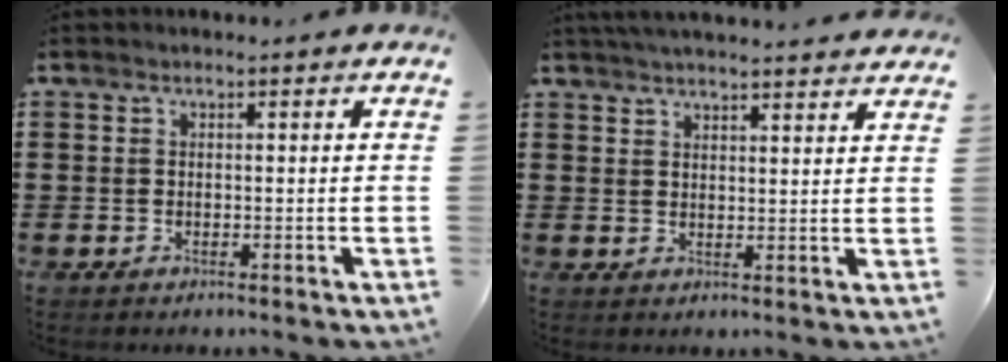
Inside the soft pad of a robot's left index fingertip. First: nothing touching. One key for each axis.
{"total": 3.3, "fx": 3.2, "fy": -0.4, "fz": 0.4, "tx": -0.016, "ty": -0.010, "tz": 0.060}